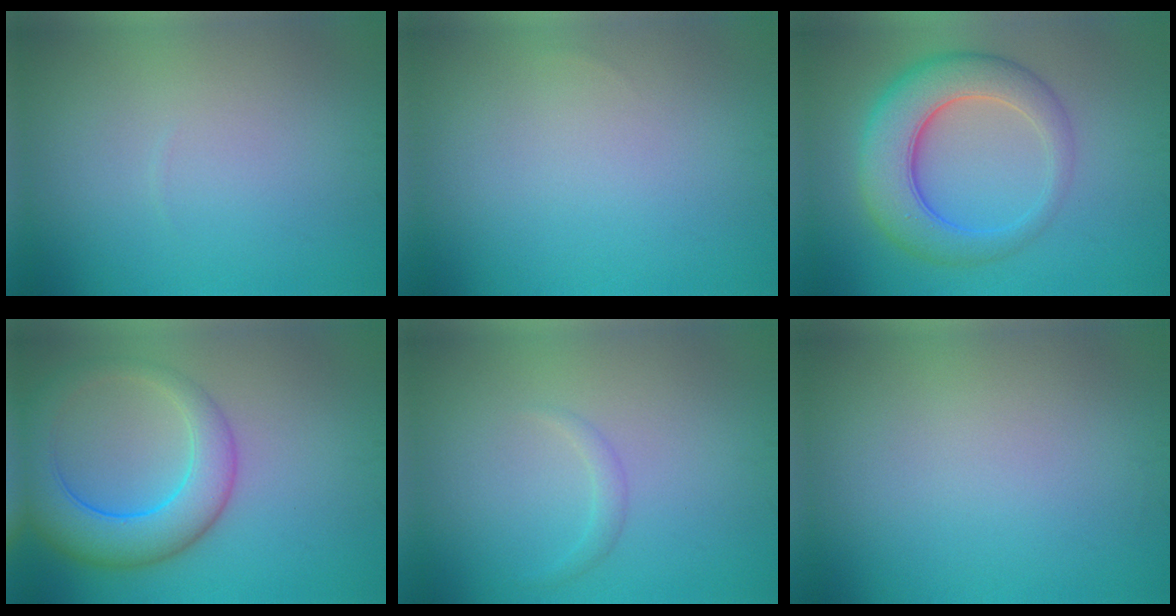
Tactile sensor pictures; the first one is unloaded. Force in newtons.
{"total": 0.0}
{"total": 7.9, "press": 7.8, "slide": 0.3}
{"total": 6.9, "press": 6.9, "slide": 0.4}
{"total": 1.0, "press": 1.0, "slide": 0.1}
{"total": 0.0}